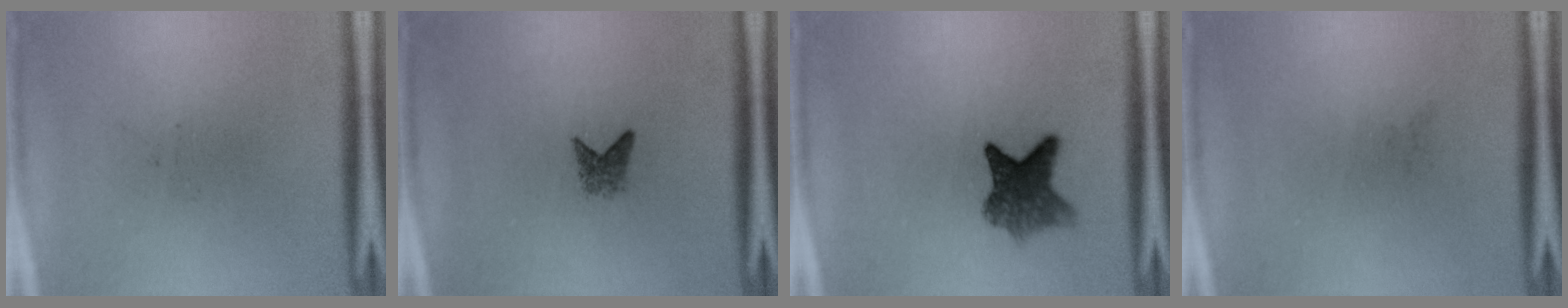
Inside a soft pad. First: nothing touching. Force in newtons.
{"total": 1.6}
{"total": 6.2}
{"total": 0.0}